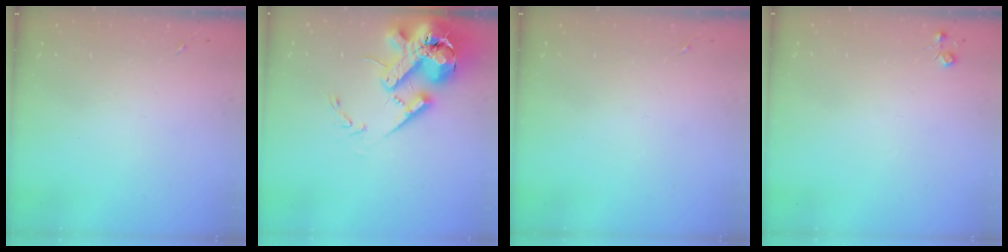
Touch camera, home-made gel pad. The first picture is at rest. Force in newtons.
{"total": 20.8, "press": 20.5, "slide": 3.5}
{"total": 0.0}
{"total": 3.7, "press": 3.7, "slide": 0.5}